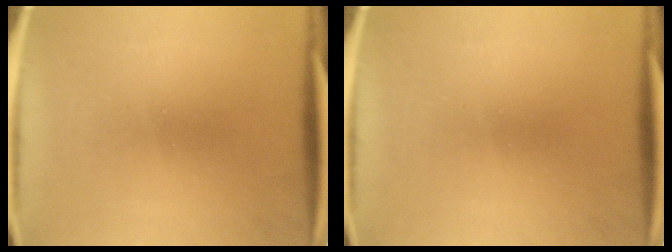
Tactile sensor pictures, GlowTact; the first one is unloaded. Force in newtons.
{"total": 0.0}